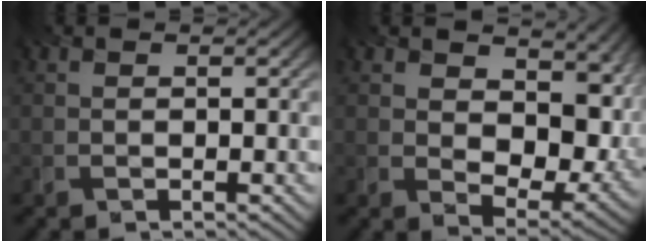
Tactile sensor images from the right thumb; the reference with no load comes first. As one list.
[{"total": 11.0, "force": [1.8, 6.7, 8.4], "torque": [-0.156, -0.023, 0.040]}]